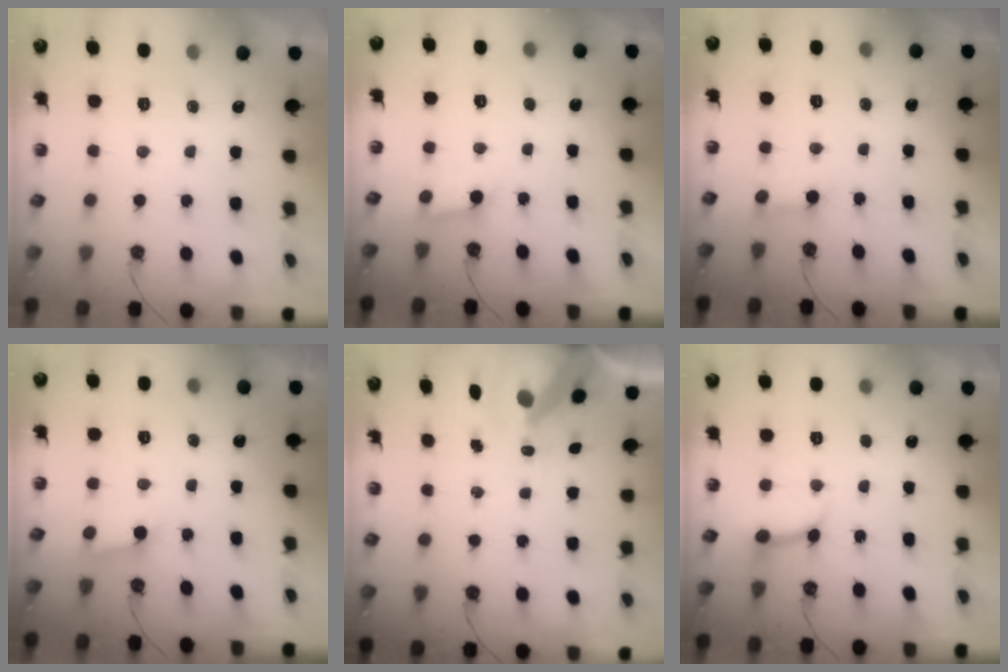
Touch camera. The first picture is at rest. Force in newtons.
{"total": 2.9, "press": 2.9, "slide": 0.2}
{"total": 2.6, "press": 2.6, "slide": 0.1}
{"total": 2.7, "press": 2.7, "slide": 0.4}
{"total": 10.1, "press": 10.0, "slide": 1.3}
{"total": 6.8, "press": 6.8, "slide": 0.5}